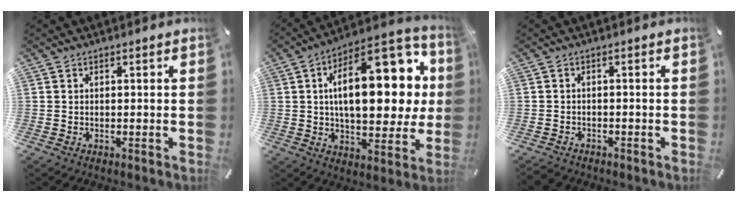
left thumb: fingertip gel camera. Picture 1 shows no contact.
{"total": 24.6, "force": [6.1, 12.1, 20.6], "torque": [-0.304, -0.029, 0.092]}
{"total": 2.0, "force": [-1.7, 0.9, 0.3], "torque": [-0.013, 0.008, -0.038]}